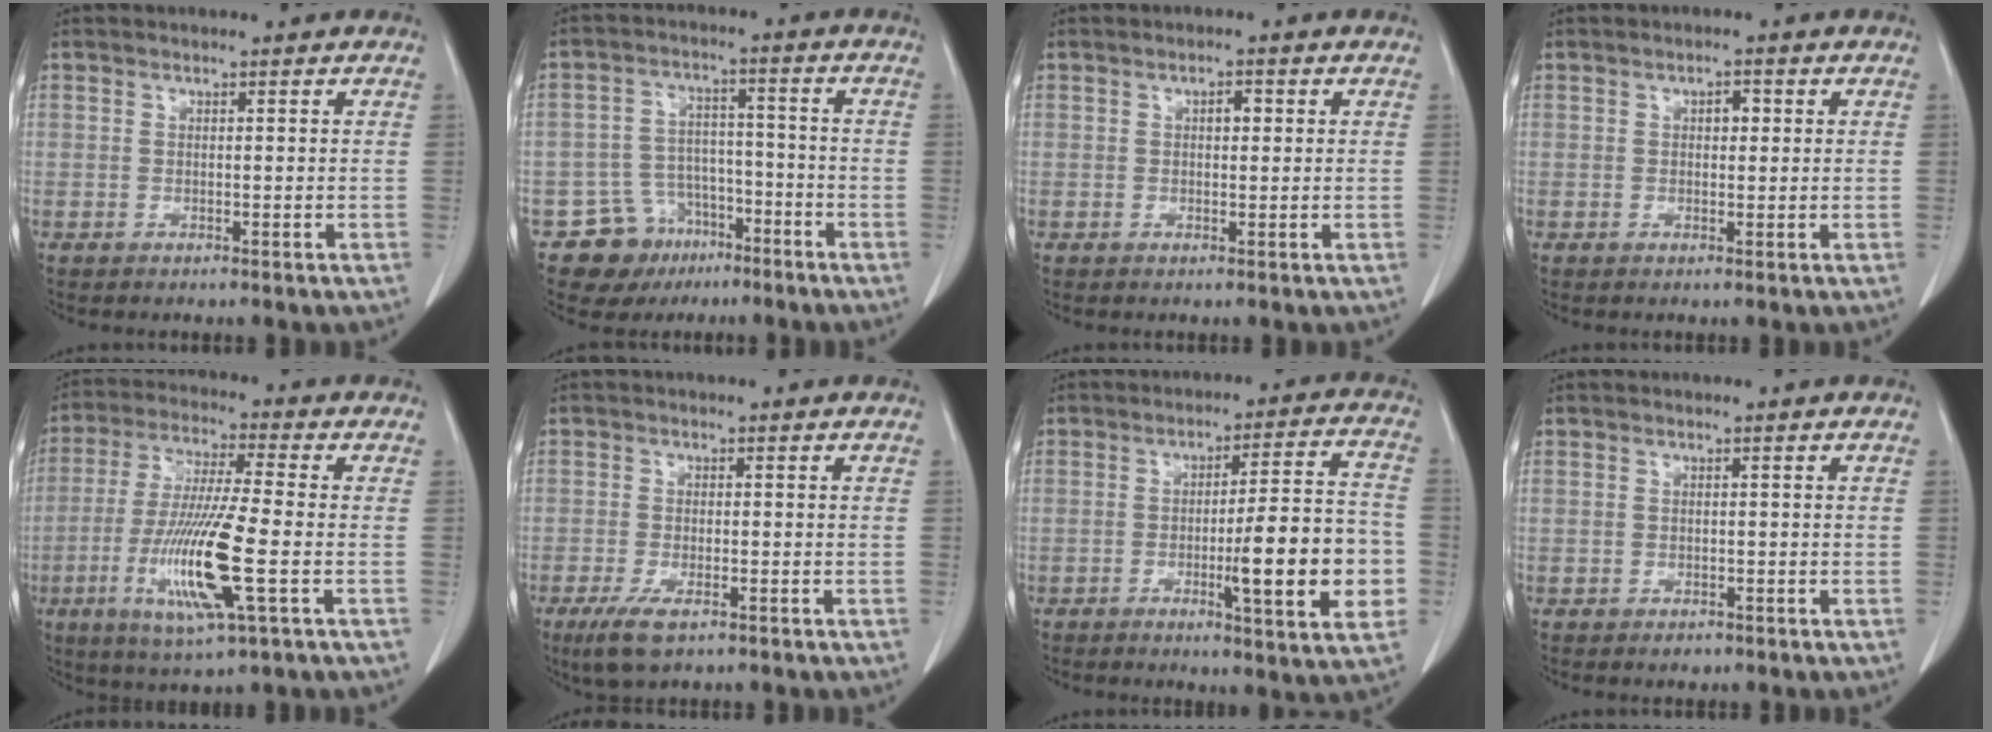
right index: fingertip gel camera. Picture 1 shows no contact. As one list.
[{"total": 8.4, "force": [-5.1, 6.5, 1.5], "torque": [-0.021, 0.024, -0.073]}, {"total": 1.6, "force": [0.4, 0.8, 1.4], "torque": [-0.021, 0.003, 0.004]}, {"total": 1.8, "force": [0.4, 1.0, 1.4], "torque": [-0.021, 0.004, 0.005]}, {"total": 14.2, "force": [-3.9, 0.6, 13.7], "torque": [-0.277, -0.021, -0.076]}, {"total": 4.9, "force": [-3.0, 1.5, 3.6], "torque": [-0.074, -0.011, -0.049]}, {"total": 14.6, "force": [-3.5, 1.3, 14.2], "torque": [-0.194, 0.003, -0.049]}, {"total": 1.1, "force": [-0.7, 0.8, 0.3], "torque": [-0.004, 0.001, -0.008]}]